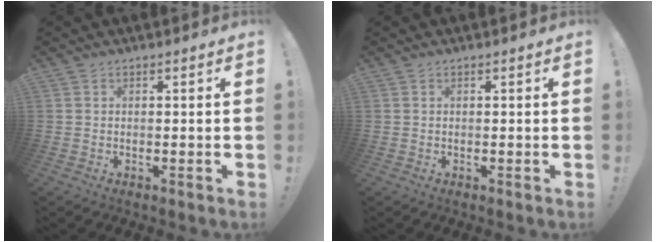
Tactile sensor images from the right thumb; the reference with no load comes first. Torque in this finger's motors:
{"motor_torque": [0.00, 0.00, -0.04, 0.04, 0.03]}